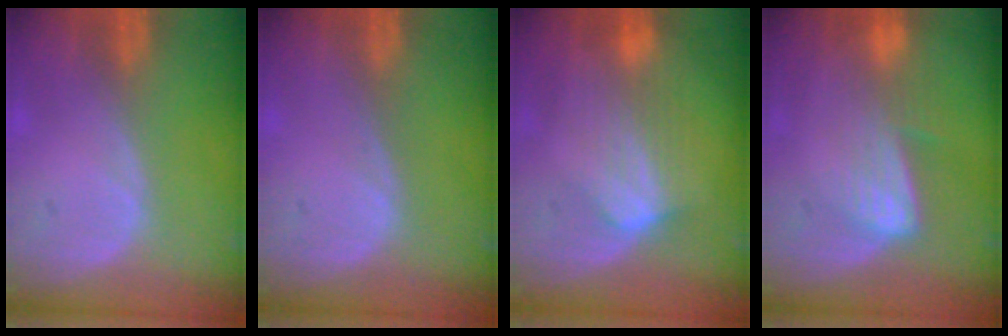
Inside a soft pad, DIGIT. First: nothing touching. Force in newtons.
{"total": 0.0}
{"total": 7.4, "press": 6.6, "slide": 3.2}
{"total": 7.1, "press": 6.0, "slide": 3.9}